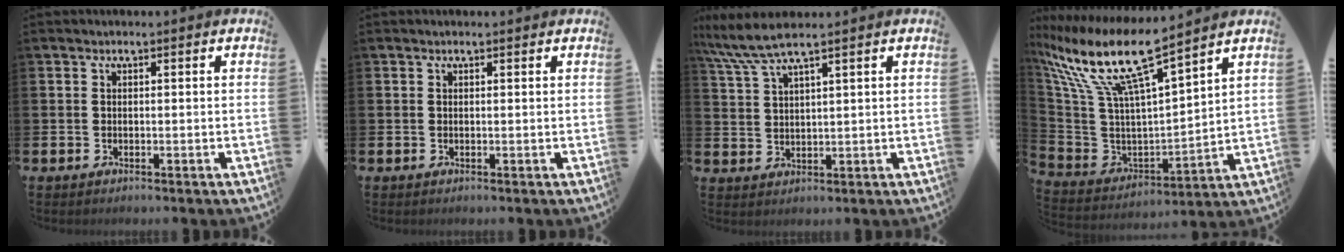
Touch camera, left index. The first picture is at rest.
{"total": 0.0}
{"total": 6.1, "force": [5.1, 0.4, 3.5], "torque": [-0.083, -0.012, 0.091]}
{"total": 12.5, "force": [10.0, 1.8, 7.2], "torque": [-0.183, -0.067, 0.170]}